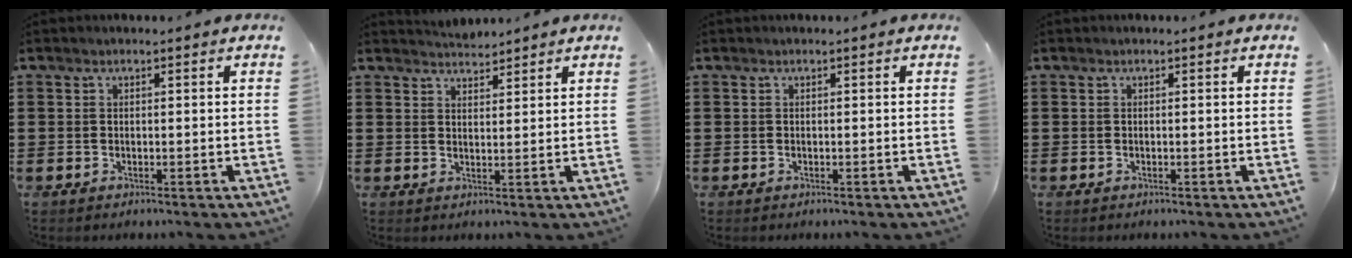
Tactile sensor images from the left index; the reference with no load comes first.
{"total": 2.6, "force": [2.6, 0.1, 0.1], "torque": [-0.008, -0.004, 0.049]}
{"total": 0.0}
{"total": 0.0}